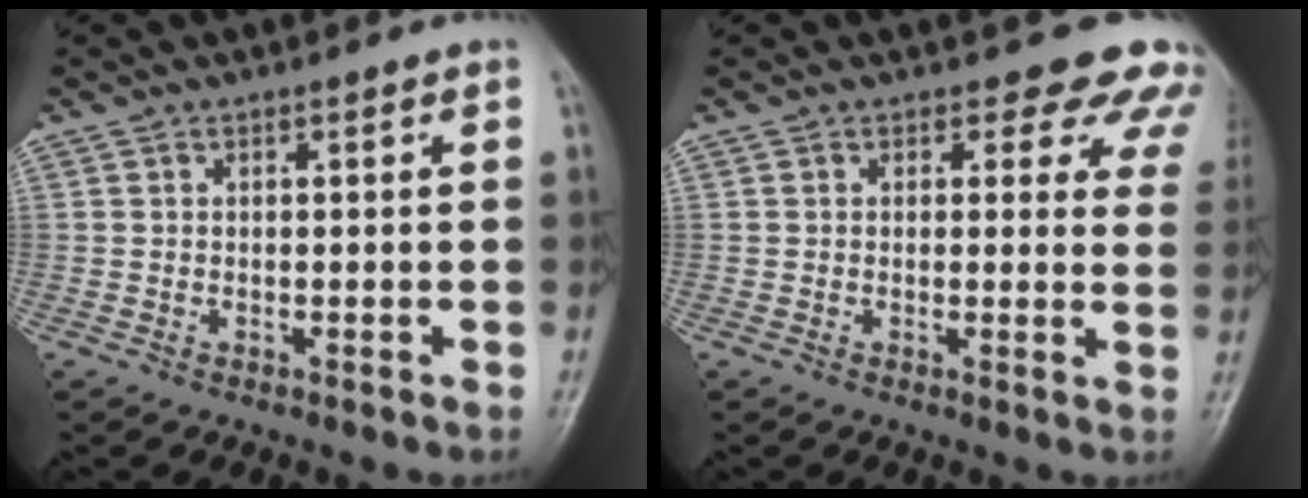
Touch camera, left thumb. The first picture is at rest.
{"total": 8.9, "force": [7.4, 4.2, 2.5], "torque": [0.023, -0.033, 0.054]}